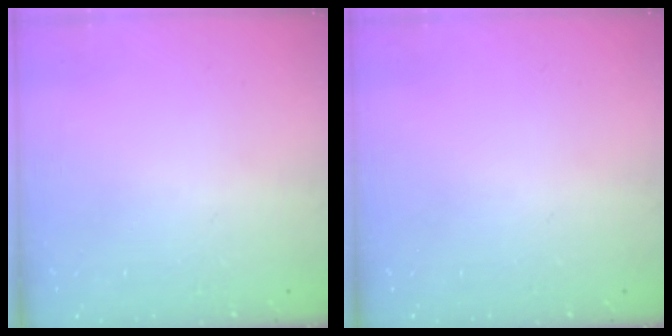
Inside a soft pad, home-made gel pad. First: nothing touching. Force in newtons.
{"total": 0.0}